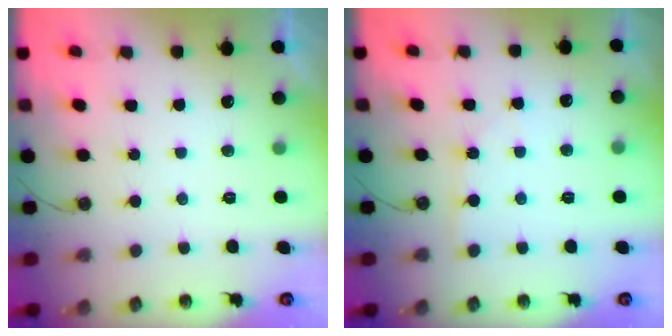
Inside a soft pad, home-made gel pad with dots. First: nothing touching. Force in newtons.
{"total": 2.4, "press": 2.3, "slide": 0.4}